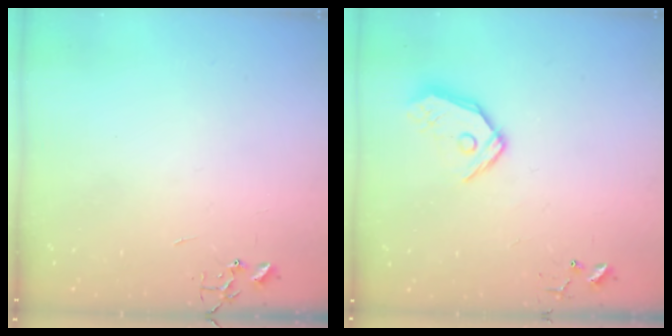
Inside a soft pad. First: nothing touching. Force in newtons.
{"total": 11.1, "press": 11.0, "slide": 1.7}